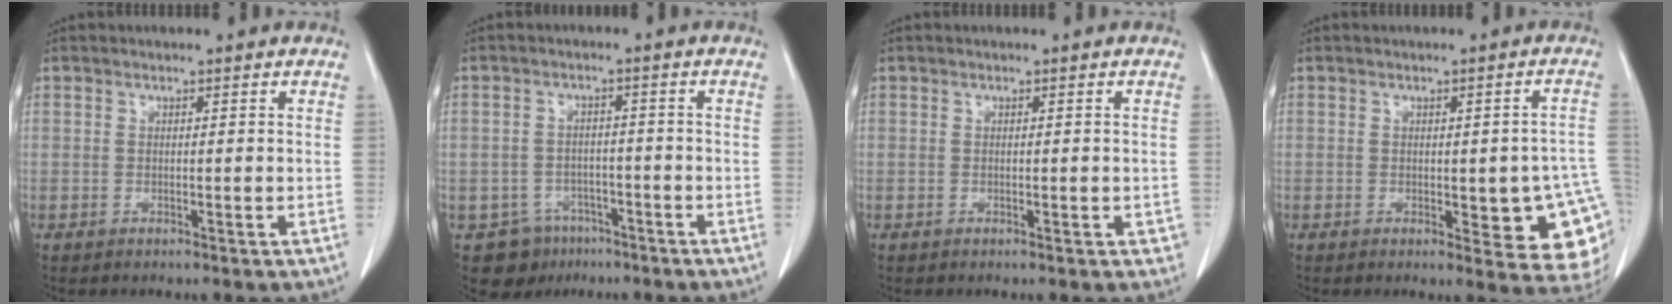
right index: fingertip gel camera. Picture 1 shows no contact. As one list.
[{"total": 6.8, "force": [-4.1, 5.5, 0.6], "torque": [-0.008, 0.010, -0.054]}, {"total": 1.6, "force": [-0.4, 0.7, 1.3], "torque": [-0.010, 0.004, -0.001]}, {"total": 12.7, "force": [-2.1, 4.0, 11.9], "torque": [-0.094, 0.006, -0.014]}]